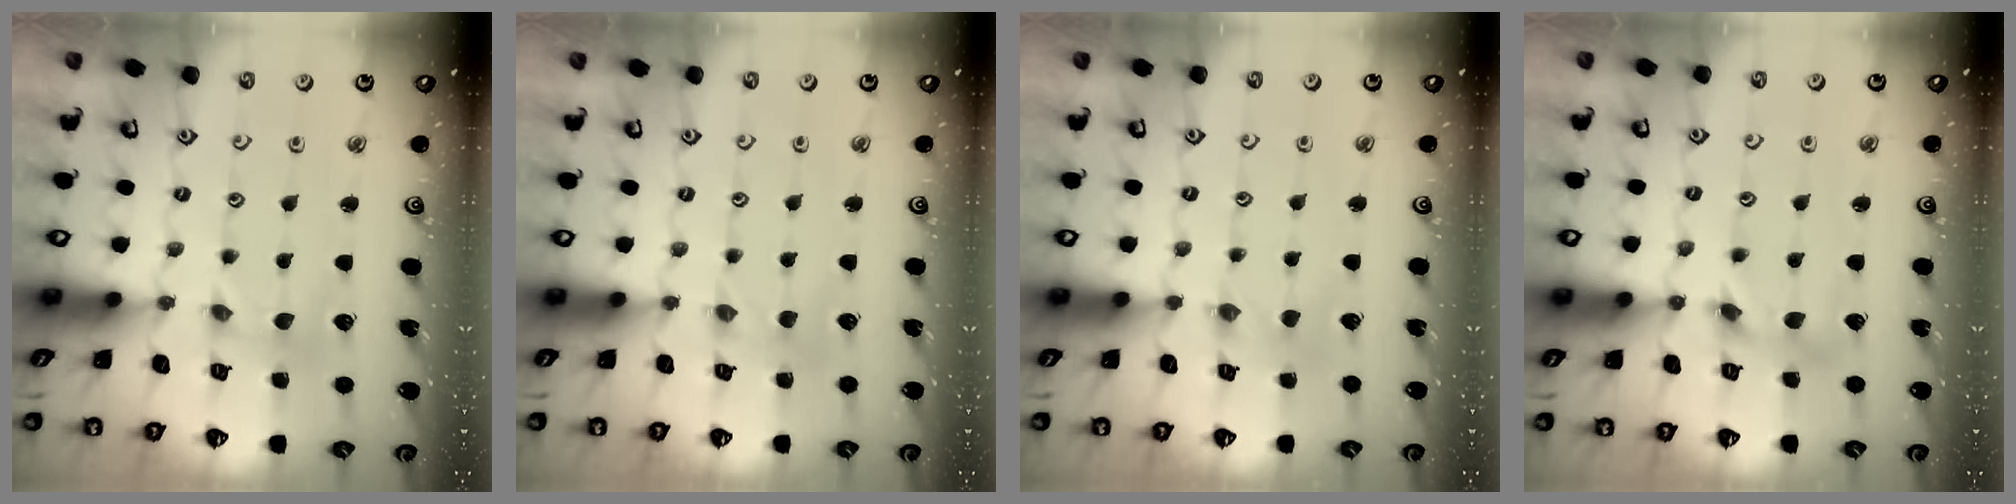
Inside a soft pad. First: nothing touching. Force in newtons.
{"total": 1.1, "press": 1.0, "slide": 0.3}
{"total": 1.5, "press": 1.5, "slide": 0.3}
{"total": 3.5, "press": 3.5, "slide": 0.5}